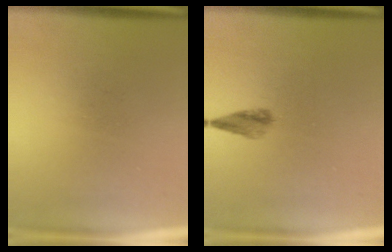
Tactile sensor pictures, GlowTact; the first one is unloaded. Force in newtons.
{"total": 2.0}